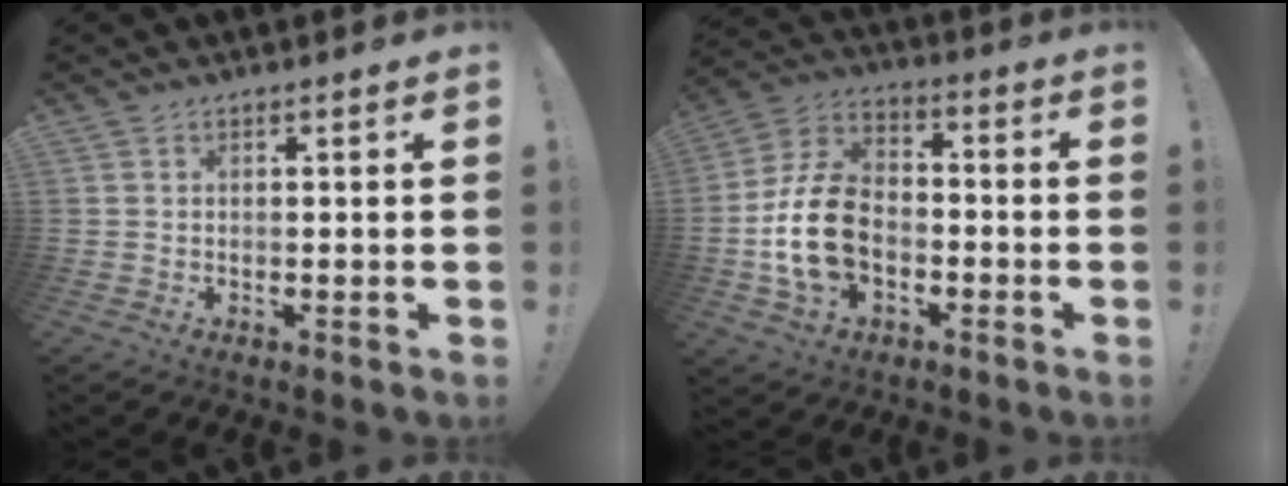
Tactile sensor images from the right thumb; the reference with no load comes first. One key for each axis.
{"total": 16.8, "fx": -3.9, "fy": 11.7, "fz": 11.5, "tx": -0.221, "ty": 0.034, "tz": -0.061}